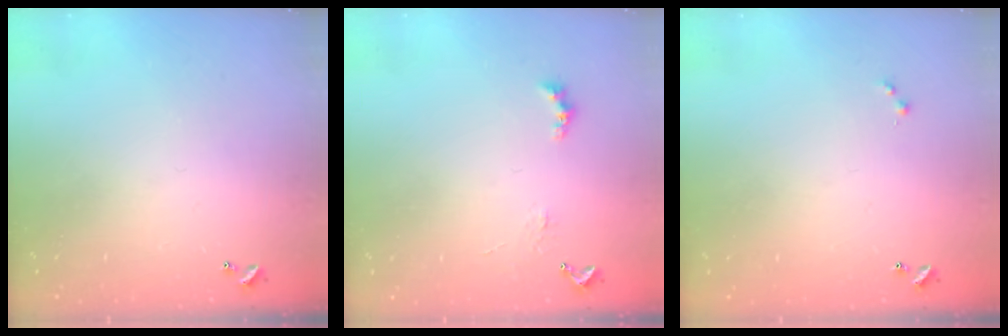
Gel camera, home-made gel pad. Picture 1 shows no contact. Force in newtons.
{"total": 2.0, "press": 1.9, "slide": 0.6}
{"total": 0.0}